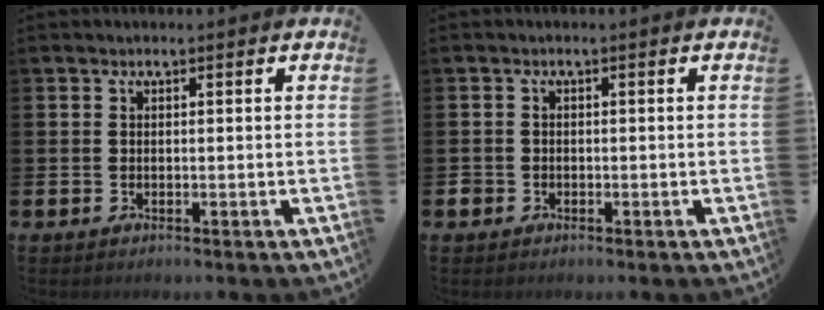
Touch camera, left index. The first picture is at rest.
{"total": 1.2, "force": [-0.7, 1.0, 0.1], "torque": [0.000, 0.003, -0.019]}